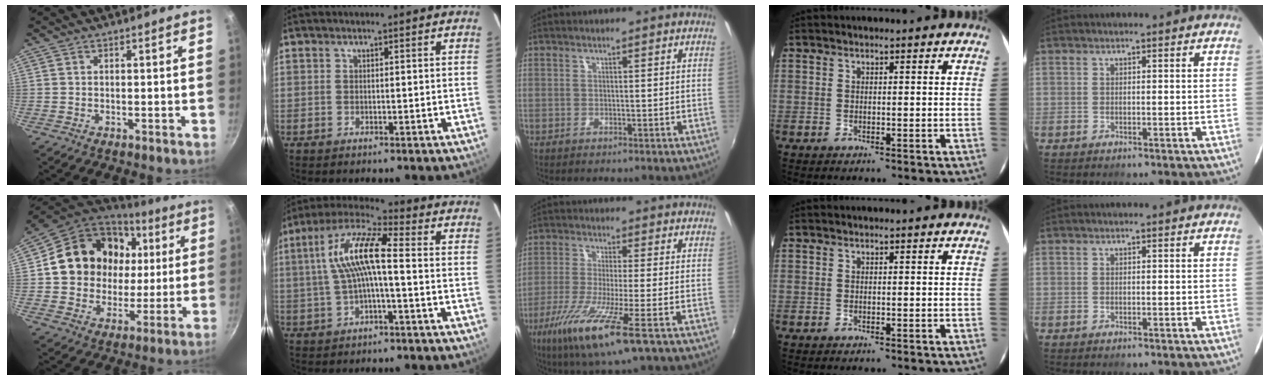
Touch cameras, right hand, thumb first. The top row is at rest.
{"thumb": {"total": 20.9, "force": [4.8, 17.6, 10.2], "torque": [-0.165, 0.016, 0.087]}, "index": {"total": 11.6, "force": [0.2, 2.7, 11.3], "torque": [-0.224, 0.022, 0.001]}, "middle": {"total": 13.1, "force": [-6.5, 0.8, 11.4], "torque": [-0.241, -0.040, -0.121]}}